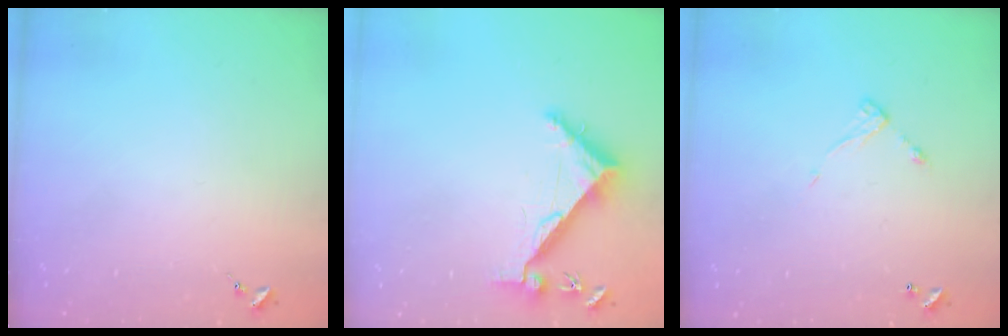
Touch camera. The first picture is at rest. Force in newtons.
{"total": 6.4, "press": 6.4, "slide": 0.7}
{"total": 6.4, "press": 6.4, "slide": 0.4}